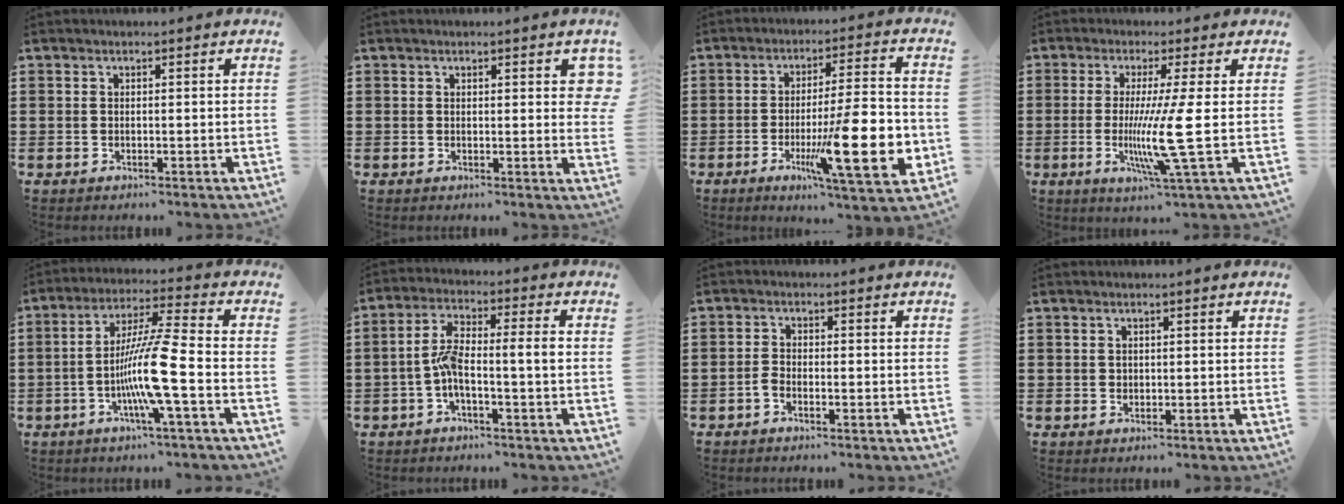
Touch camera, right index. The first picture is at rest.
{"total": 1.7, "force": [0.7, 0.7, 1.4], "torque": [-0.013, -0.002, 0.009]}
{"total": 17.0, "force": [-4.4, 3.6, 16.1], "torque": [-0.256, -0.006, -0.059]}
{"total": 9.3, "force": [-1.2, -1.2, 9.2], "torque": [-0.187, -0.034, -0.033]}
{"total": 10.9, "force": [-3.2, -0.3, 10.4], "torque": [-0.206, -0.012, -0.069]}
{"total": 6.6, "force": [-1.5, 1.2, 6.3], "torque": [-0.133, -0.003, -0.035]}
{"total": 1.6, "force": [-1.1, 0.6, 0.9], "torque": [-0.027, -0.001, -0.024]}
{"total": 0.7, "force": [0.2, 0.6, 0.3], "torque": [-0.009, 0.004, 0.004]}